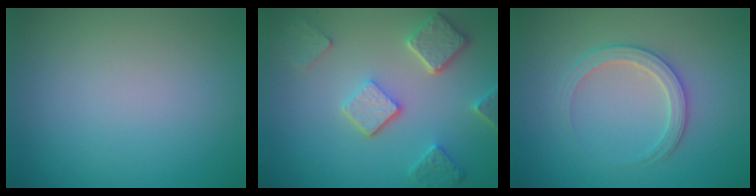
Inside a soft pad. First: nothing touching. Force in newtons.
{"total": 5.1, "press": 4.0, "slide": 3.2}
{"total": 2.8, "press": 2.7, "slide": 0.4}